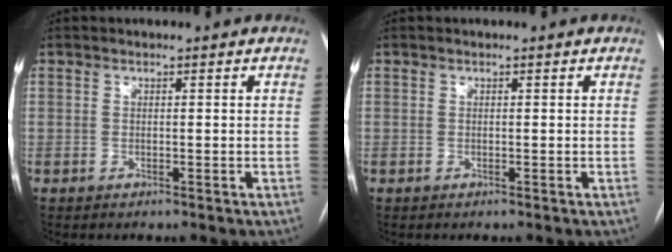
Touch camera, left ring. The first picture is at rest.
{"total": 0.0}